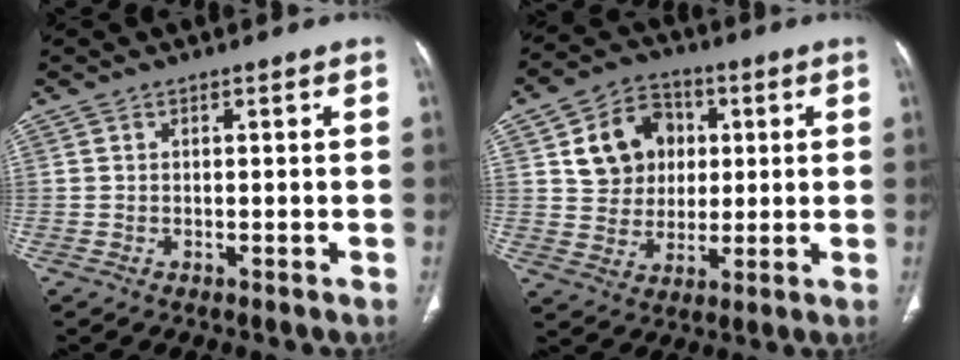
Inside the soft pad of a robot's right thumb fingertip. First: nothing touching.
{"total": 12.4, "force": [3.2, 10.4, 5.8], "torque": [-0.059, 0.002, 0.057]}